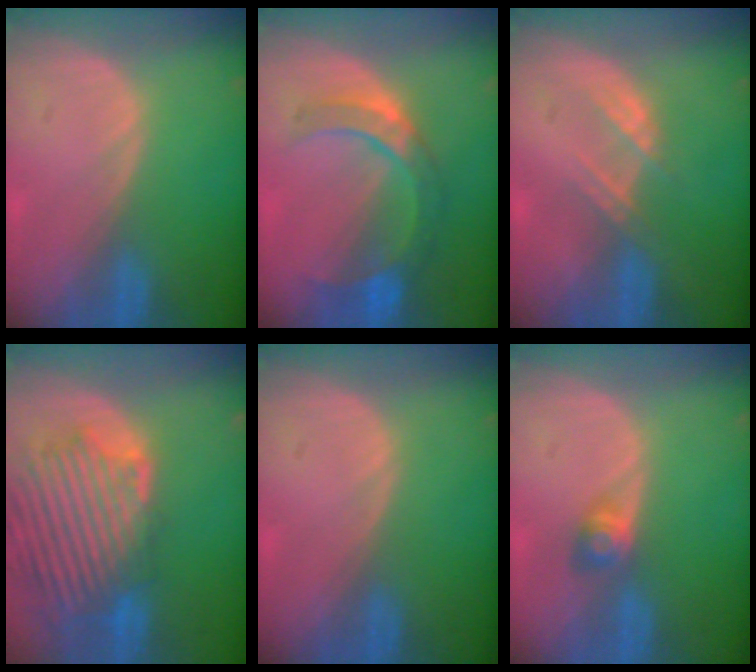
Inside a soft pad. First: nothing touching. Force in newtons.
{"total": 7.1, "press": 7.0, "slide": 0.8}
{"total": 2.7, "press": 2.7, "slide": 0.3}
{"total": 13.7, "press": 11.8, "slide": 7.0}
{"total": 0.0}
{"total": 2.7, "press": 2.5, "slide": 1.1}